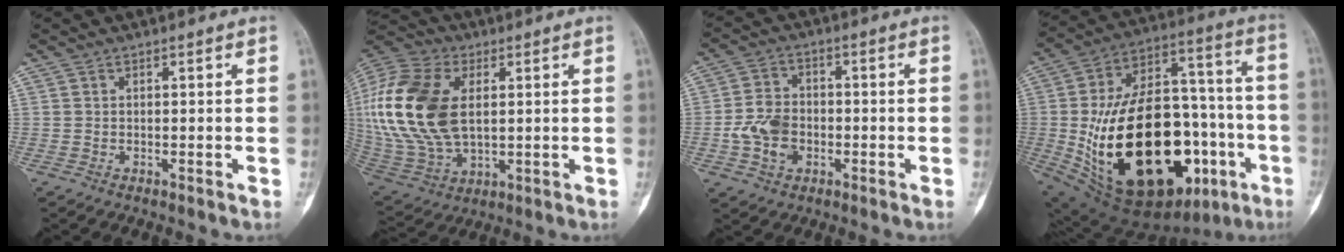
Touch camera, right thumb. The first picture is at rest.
{"total": 23.2, "force": [3.3, 14.1, 18.1], "torque": [-0.393, -0.011, 0.062]}
{"total": 8.1, "force": [-2.0, 6.1, 5.0], "torque": [-0.081, 0.016, -0.039]}
{"total": 36.7, "force": [-8.9, 18.5, 30.4], "torque": [-0.502, 0.006, -0.114]}